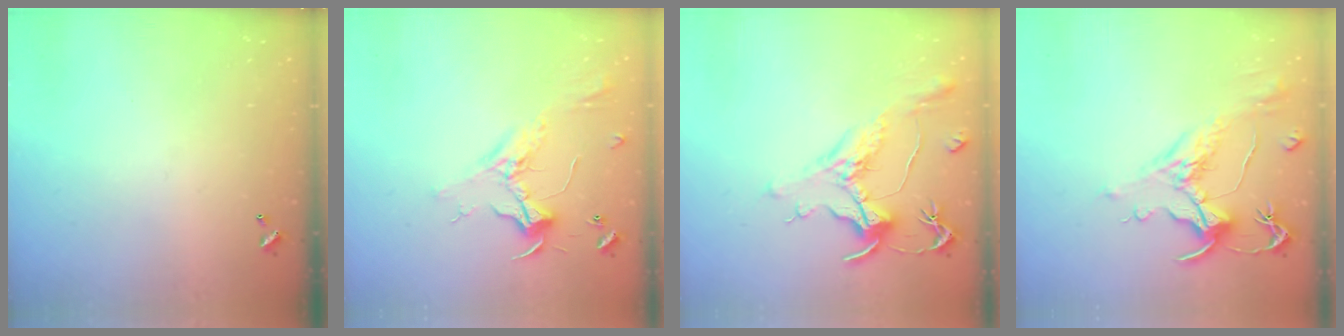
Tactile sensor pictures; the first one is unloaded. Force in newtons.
{"total": 2.4, "press": 2.3, "slide": 0.7}
{"total": 1.3, "press": 1.1, "slide": 0.7}
{"total": 1.6, "press": 0.7, "slide": 1.5}